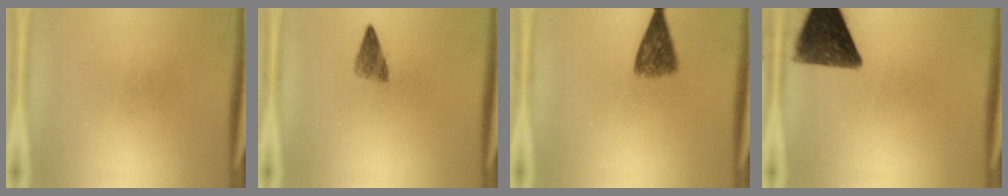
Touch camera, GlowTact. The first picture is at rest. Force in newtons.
{"total": 2.8}
{"total": 5.9}
{"total": 11.8}